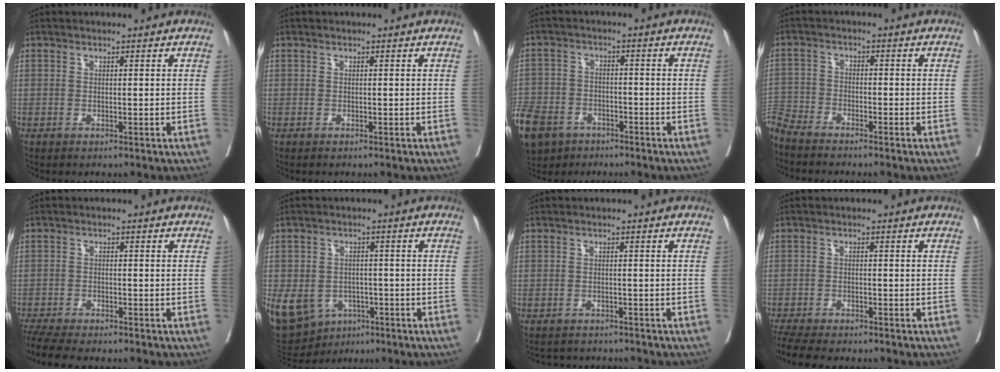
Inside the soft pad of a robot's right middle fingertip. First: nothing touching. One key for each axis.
{"total": 0.0}
{"total": 17.8, "fx": -10.5, "fy": 12.2, "fz": 7.7, "tx": -0.250, "ty": -0.017, "tz": -0.173}
{"total": 6.7, "fx": -6.4, "fy": 1.1, "fz": 1.3, "tx": -0.021, "ty": -0.010, "tz": -0.122}
{"total": 9.0, "fx": -8.0, "fy": 1.1, "fz": 3.9, "tx": -0.060, "ty": -0.015, "tz": -0.129}
{"total": 21.3, "fx": -8.5, "fy": 17.0, "fz": 9.5, "tx": -0.298, "ty": -0.009, "tz": -0.114}
{"total": 4.6, "fx": -4.5, "fy": 0.9, "fz": 0.1, "tx": 0.004, "ty": -0.004, "tz": -0.061}
{"total": 9.8, "fx": -8.6, "fy": 1.8, "fz": 4.2, "tx": -0.070, "ty": -0.013, "tz": -0.134}